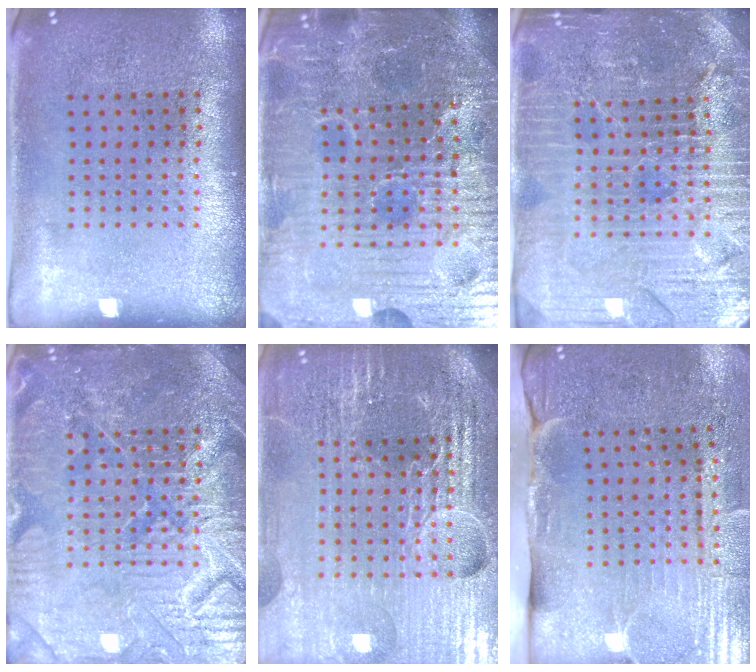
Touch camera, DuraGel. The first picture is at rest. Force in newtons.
{"total": 6.1, "press": 5.8, "slide": 2.0}
{"total": 5.0, "press": 4.7, "slide": 2.0}
{"total": 4.7, "press": 4.7, "slide": 0.6}
{"total": 6.3, "press": 5.5, "slide": 2.9}
{"total": 4.2, "press": 3.8, "slide": 1.8}